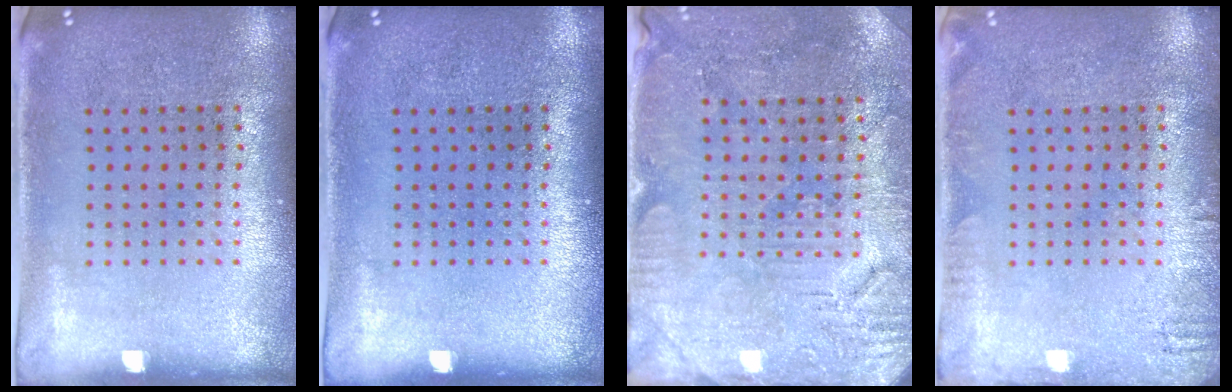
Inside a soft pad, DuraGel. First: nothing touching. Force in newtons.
{"total": 0.0}
{"total": 3.0, "press": 2.9, "slide": 0.6}
{"total": 1.5, "press": 1.5, "slide": 0.2}